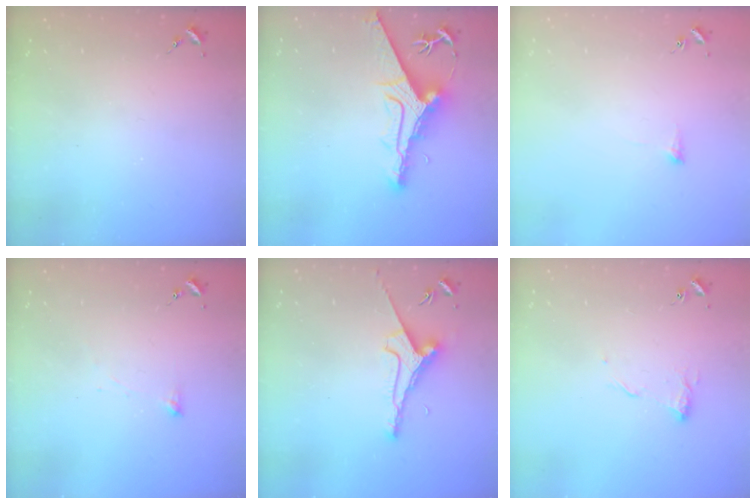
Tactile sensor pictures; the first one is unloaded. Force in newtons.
{"total": 12.9, "press": 12.9, "slide": 1.4}
{"total": 6.1, "press": 6.1, "slide": 0.9}
{"total": 3.3, "press": 3.3, "slide": 0.3}
{"total": 7.8, "press": 7.7, "slide": 1.0}
{"total": 7.1, "press": 7.1, "slide": 0.2}